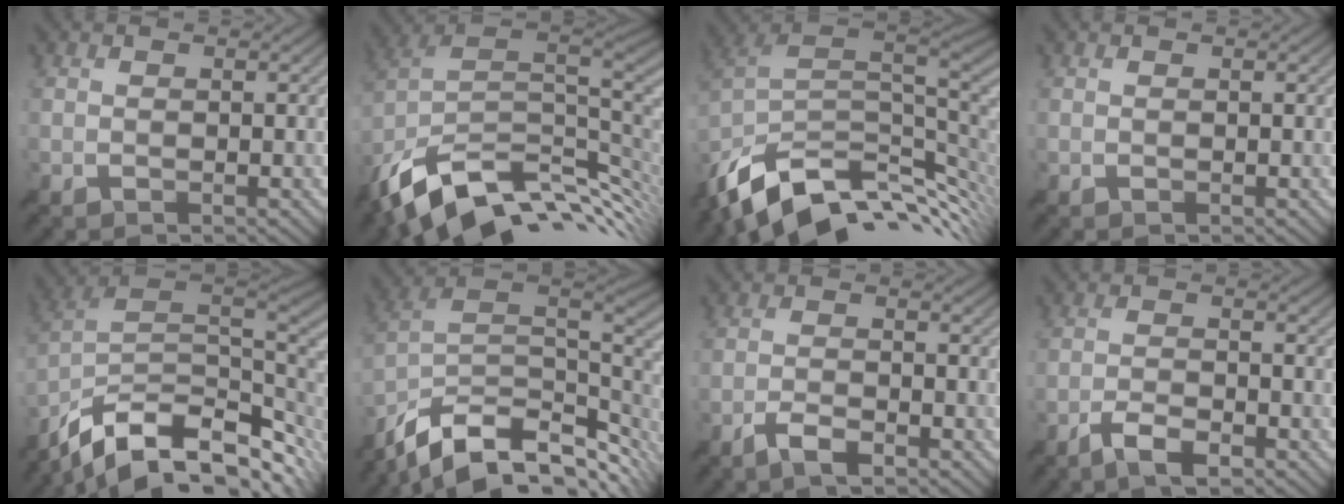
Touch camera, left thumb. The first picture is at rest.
{"total": 13.7, "force": [-5.4, 7.6, 10.1], "torque": [-0.223, -0.021, -0.090]}
{"total": 12.6, "force": [-5.5, 6.8, 9.1], "torque": [-0.201, -0.019, -0.092]}
{"total": 0.0}
{"total": 15.0, "force": [-6.6, 8.0, 10.9], "torque": [-0.237, -0.023, -0.114]}
{"total": 14.7, "force": [-7.1, 7.7, 10.4], "torque": [-0.233, -0.024, -0.120]}
{"total": 3.1, "force": [-2.2, 0.6, 2.1], "torque": [-0.046, 0.003, -0.049]}
{"total": 4.1, "force": [-2.9, 0.9, 2.7], "torque": [-0.059, 0.001, -0.057]}